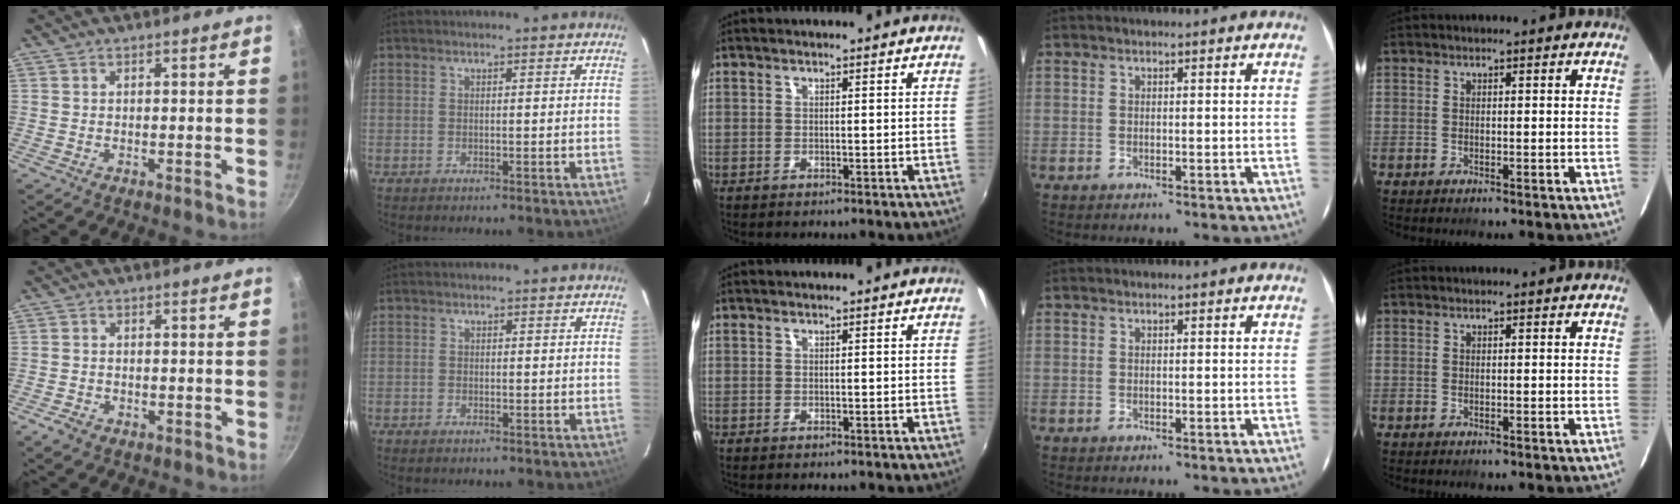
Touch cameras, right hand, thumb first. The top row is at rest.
{"thumb": {"total": 3.4, "force": [-1.8, 2.2, 1.9], "torque": [-0.034, 0.009, -0.029]}, "index": {"total": 0.8, "force": [-0.5, 0.5, 0.1], "torque": [-0.004, 0.000, -0.011]}}